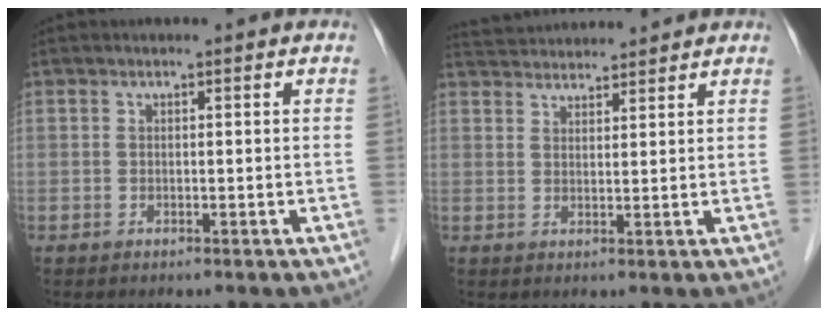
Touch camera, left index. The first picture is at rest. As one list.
[{"total": 7.8, "force": [7.6, 0.8, 1.5], "torque": [-0.033, 0.036, 0.122]}]